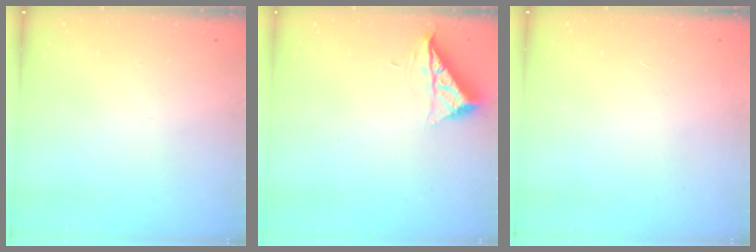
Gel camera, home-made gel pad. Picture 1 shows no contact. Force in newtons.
{"total": 6.6, "press": 6.6, "slide": 0.3}
{"total": 3.6, "press": 3.6, "slide": 0.1}